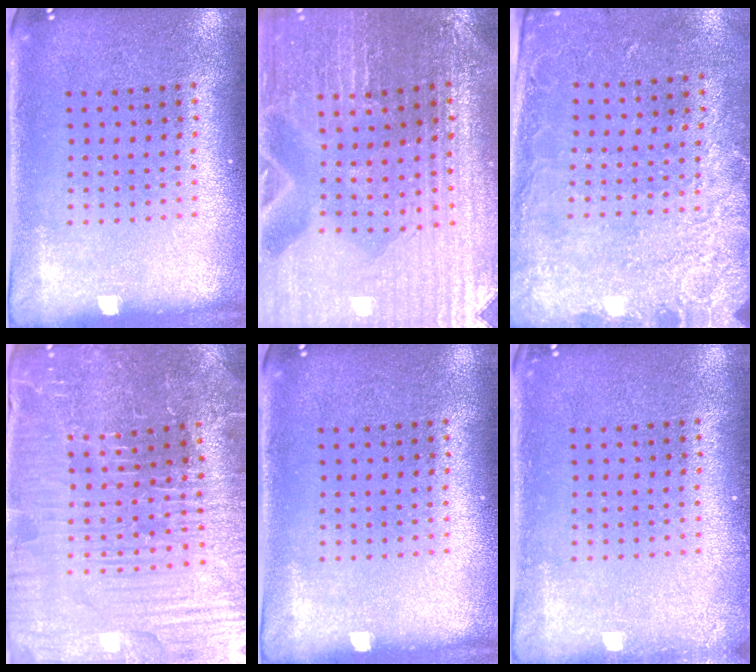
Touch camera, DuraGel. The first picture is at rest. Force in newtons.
{"total": 2.2, "press": 2.1, "slide": 0.2}
{"total": 2.6, "press": 1.9, "slide": 1.8}
{"total": 4.2, "press": 4.2, "slide": 0.7}
{"total": 0.0}
{"total": 0.6, "press": 0.6, "slide": 0.1}